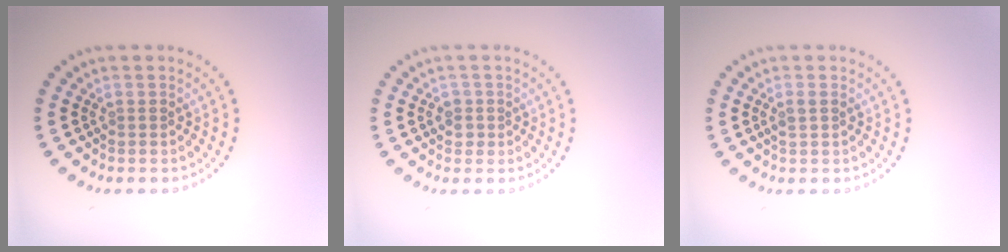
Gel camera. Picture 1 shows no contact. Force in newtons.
{"total": 1.3, "press": 1.2, "slide": 0.6}
{"total": 1.1, "press": 1.0, "slide": 0.4}